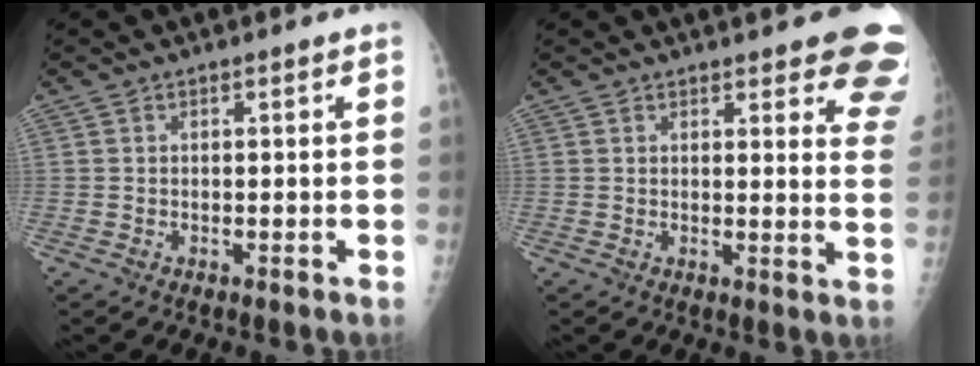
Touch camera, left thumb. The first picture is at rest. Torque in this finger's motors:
{"motor_torque": [1.09, -0.54, 0.97, -0.52, 0.22]}